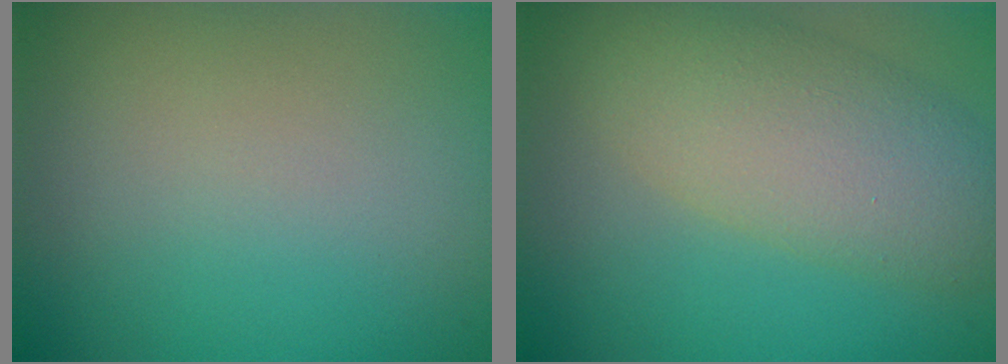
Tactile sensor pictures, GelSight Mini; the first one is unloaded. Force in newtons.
{"total": 6.1, "press": 6.1, "slide": 0.4}